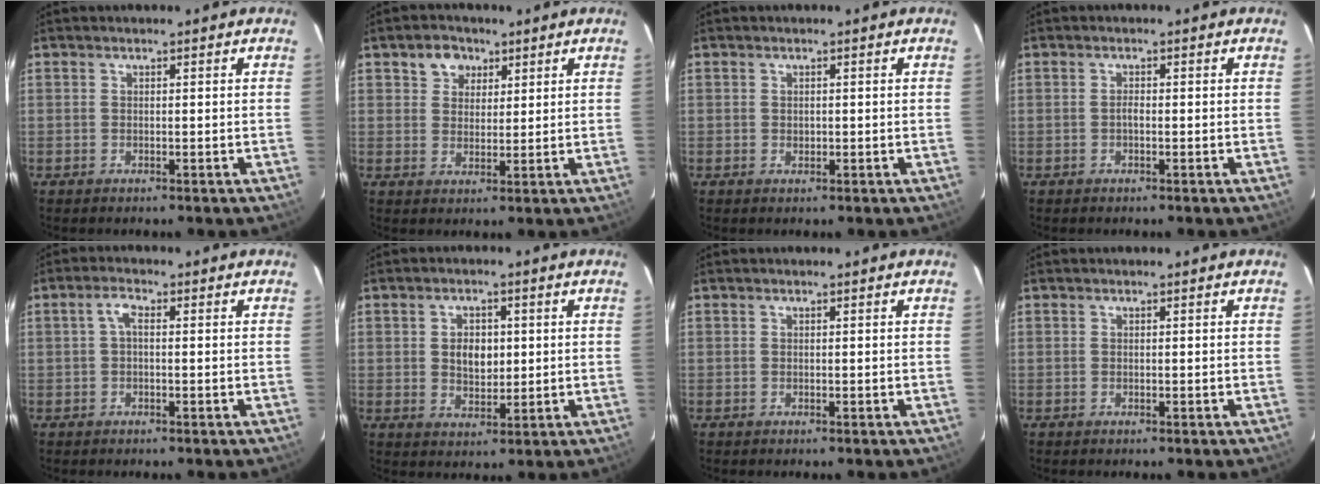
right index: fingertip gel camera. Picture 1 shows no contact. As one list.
[{"total": 4.4, "force": [2.5, 3.2, 1.7], "torque": [-0.023, 0.012, 0.047]}, {"total": 0.7, "force": [0.0, 0.7, 0.2], "torque": [-0.001, 0.001, 0.002]}, {"total": 0.8, "force": [-0.3, 0.3, 0.7], "torque": [-0.013, 0.004, -0.006]}, {"total": 2.2, "force": [0.1, 0.9, 2.0], "torque": [-0.044, 0.009, 0.001]}, {"total": 5.2, "force": [0.7, 3.5, 3.7], "torque": [-0.063, 0.004, 0.016]}, {"total": 0.0}, {"total": 0.0}]